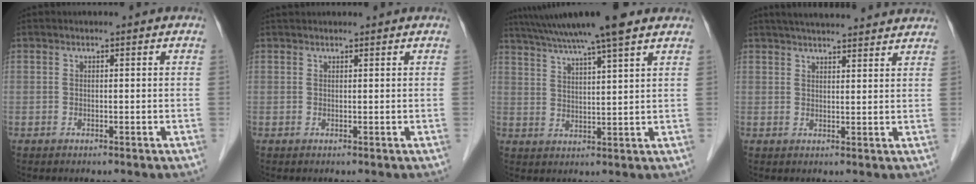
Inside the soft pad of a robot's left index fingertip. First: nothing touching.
{"total": 2.5, "force": [2.4, 0.5, 0.7], "torque": [-0.009, 0.033, 0.038]}
{"total": 14.1, "force": [11.4, -0.2, 8.2], "torque": [-0.147, 0.027, 0.173]}
{"total": 14.2, "force": [13.0, 1.7, 5.6], "torque": [-0.084, 0.039, 0.169]}